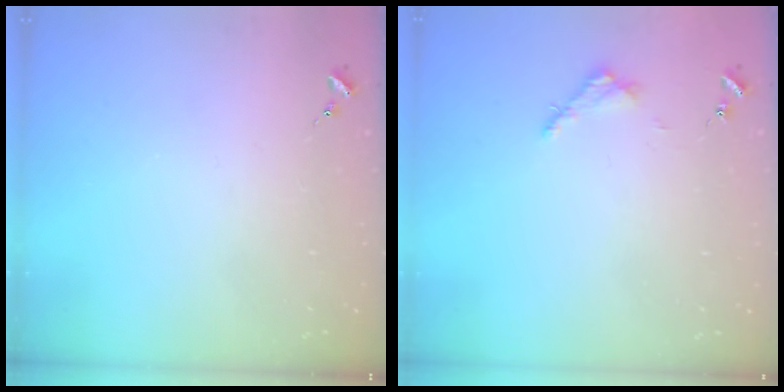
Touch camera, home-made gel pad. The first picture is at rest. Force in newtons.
{"total": 3.2, "press": 3.2, "slide": 0.4}